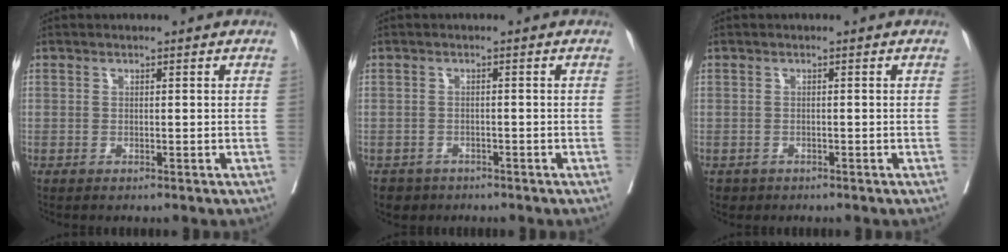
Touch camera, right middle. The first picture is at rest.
{"total": 2.9, "force": [-2.1, 2.0, 0.0], "torque": [-0.004, 0.005, -0.035]}
{"total": 1.5, "force": [-1.0, 1.1, 0.0], "torque": [-0.005, 0.002, -0.015]}